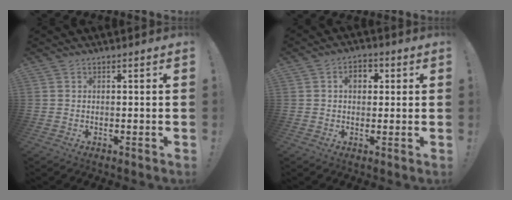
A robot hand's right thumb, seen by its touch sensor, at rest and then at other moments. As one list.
[{"total": 5.0, "force": [1.3, 3.7, 3.1], "torque": [-0.040, 0.005, 0.018]}]